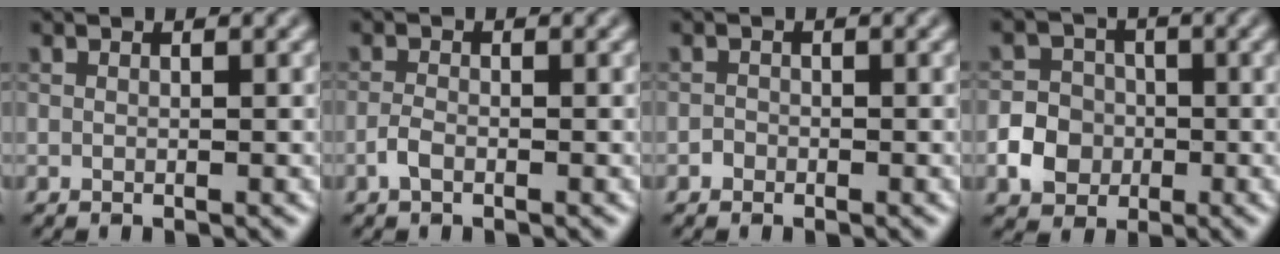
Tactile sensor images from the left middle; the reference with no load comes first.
{"total": 1.3, "force": [-0.8, 0.5, 0.9], "torque": [-0.022, 0.002, -0.018]}
{"total": 0.7, "force": [-0.4, 0.5, 0.0], "torque": [0.002, -0.001, -0.008]}
{"total": 3.8, "force": [-1.1, 3.4, 1.3], "torque": [-0.013, 0.004, -0.031]}